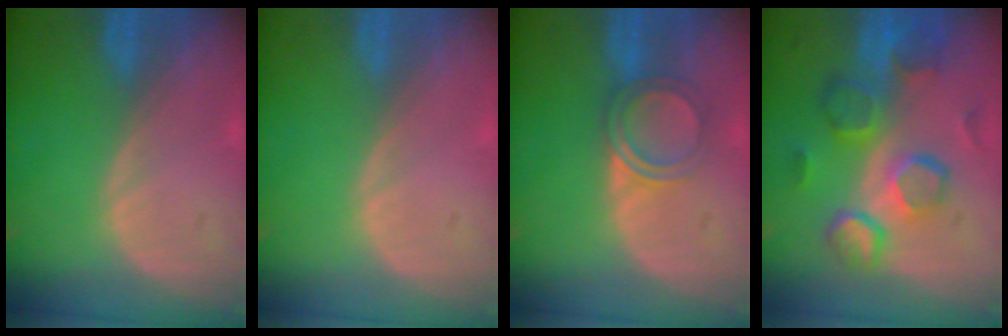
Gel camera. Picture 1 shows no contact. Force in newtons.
{"total": 0.0}
{"total": 4.2, "press": 4.0, "slide": 1.4}
{"total": 10.6, "press": 9.2, "slide": 5.2}